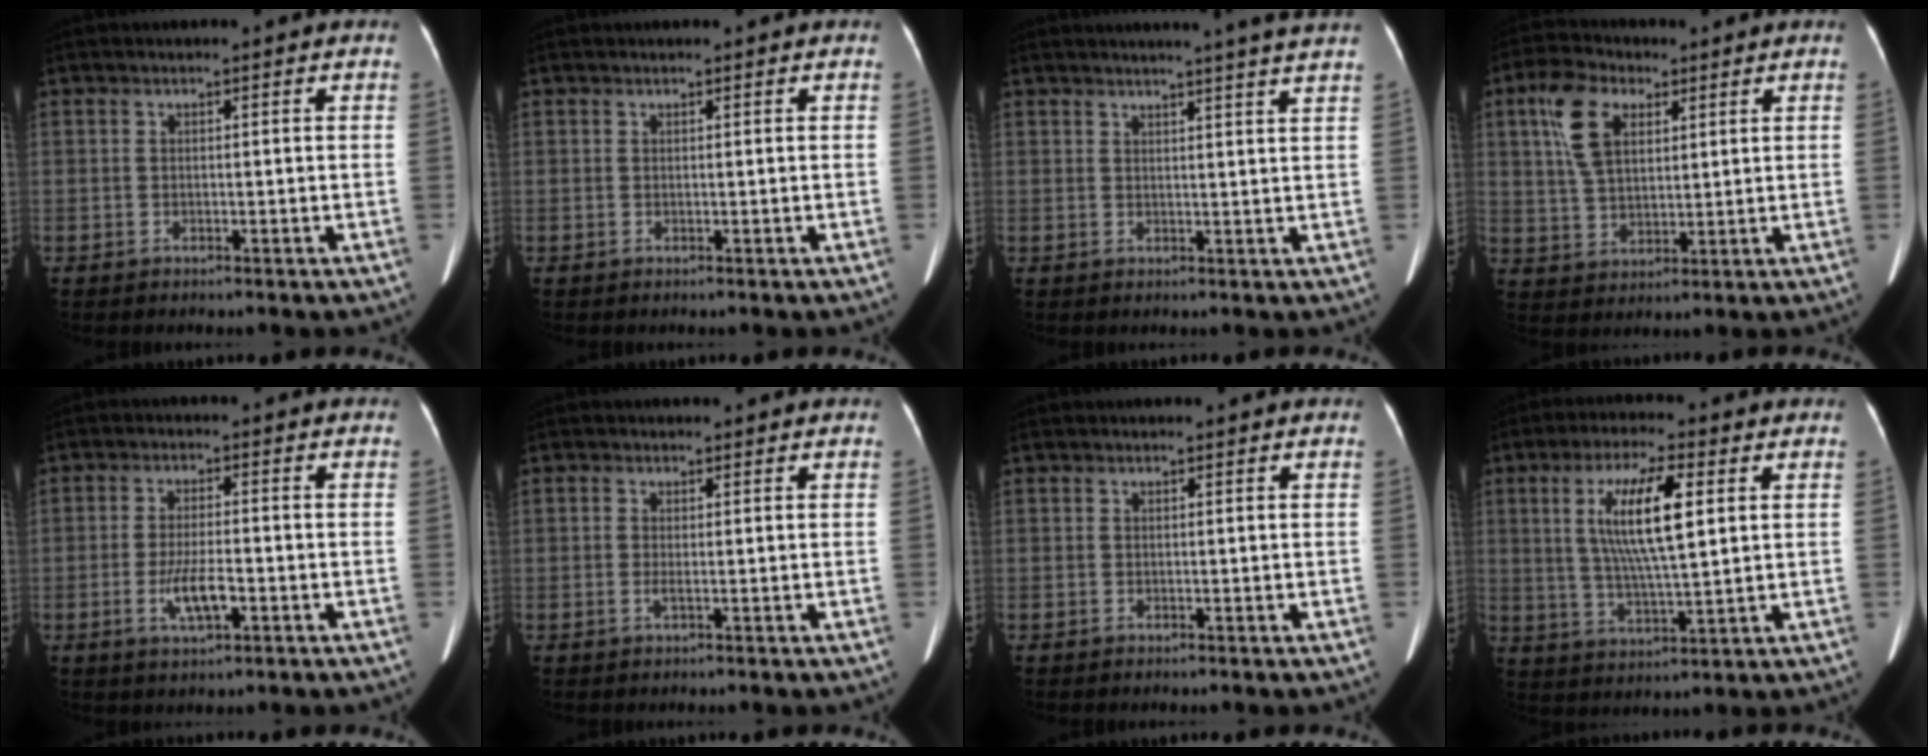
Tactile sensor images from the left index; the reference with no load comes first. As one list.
[{"total": 0.9, "force": [0.8, 0.0, 0.4], "torque": [-0.008, 0.005, 0.012]}, {"total": 10.0, "force": [8.9, -1.6, 4.2], "torque": [-0.049, -0.025, 0.089]}, {"total": 8.4, "force": [3.5, 4.7, 6.0], "torque": [-0.133, 0.018, 0.073]}, {"total": 5.0, "force": [-2.2, 0.9, 4.4], "torque": [-0.086, -0.013, -0.033]}, {"total": 0.9, "force": [-0.3, 0.2, 0.9], "torque": [-0.019, -0.004, -0.002]}, {"total": 0.0}, {"total": 10.6, "force": [2.5, 1.6, 10.1], "torque": [-0.194, -0.002, 0.049]}]